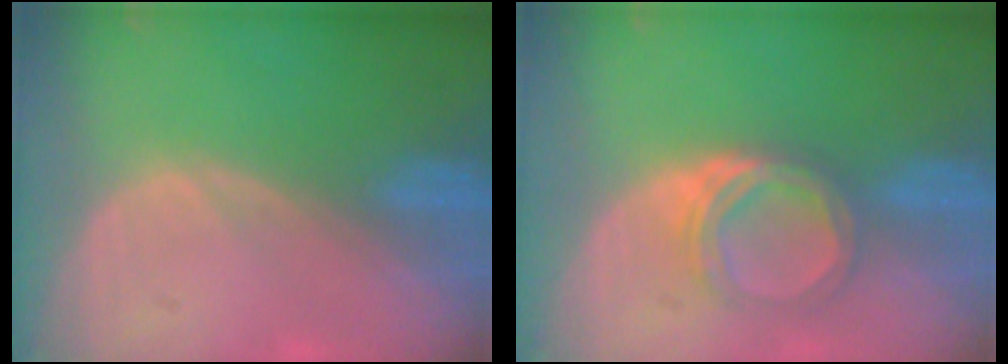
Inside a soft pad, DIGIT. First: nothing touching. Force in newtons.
{"total": 5.6, "press": 5.0, "slide": 2.5}